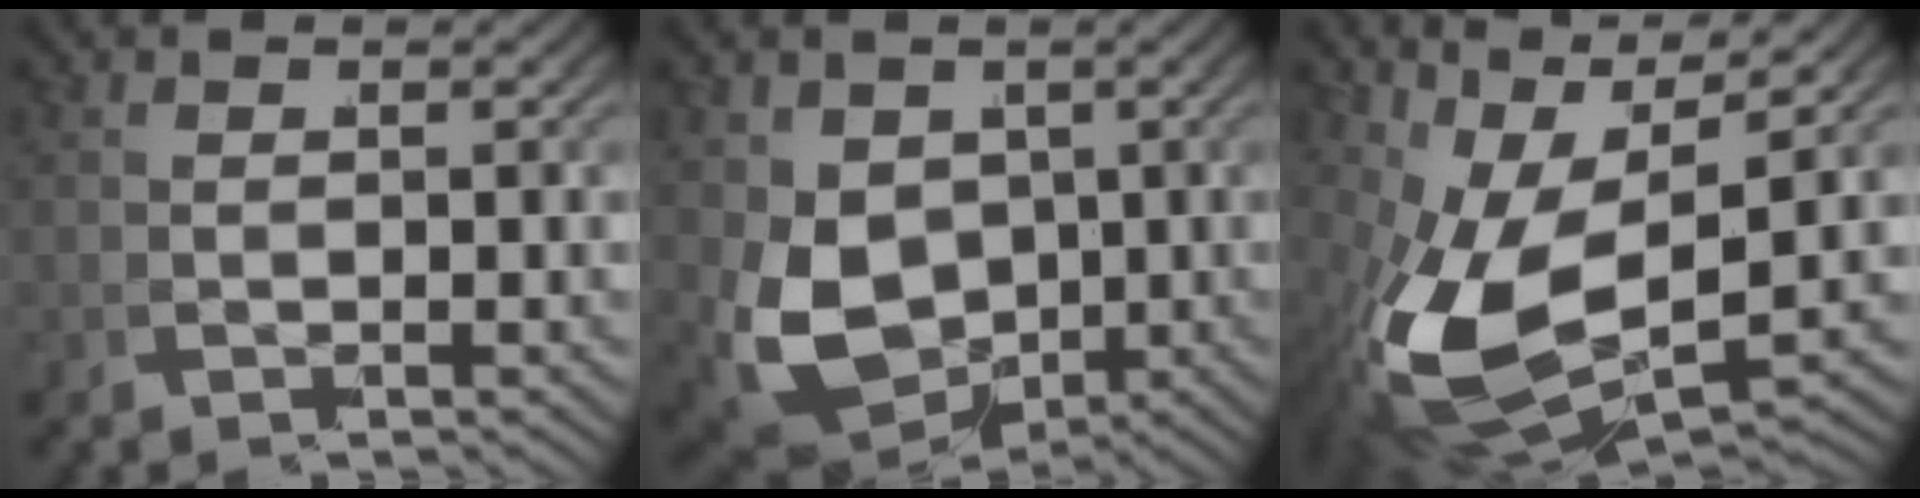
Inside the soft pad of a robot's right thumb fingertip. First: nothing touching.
{"total": 10.1, "force": [-0.7, 7.7, 6.5], "torque": [-0.169, -0.070, 0.026]}
{"total": 12.6, "force": [0.8, 7.2, 10.3], "torque": [-0.238, -0.056, 0.046]}